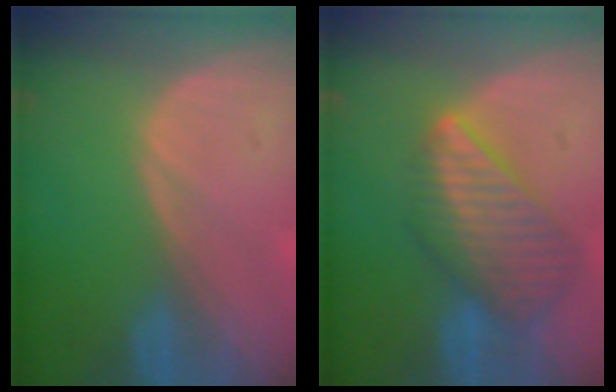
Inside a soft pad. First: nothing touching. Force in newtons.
{"total": 8.7, "press": 7.6, "slide": 4.4}